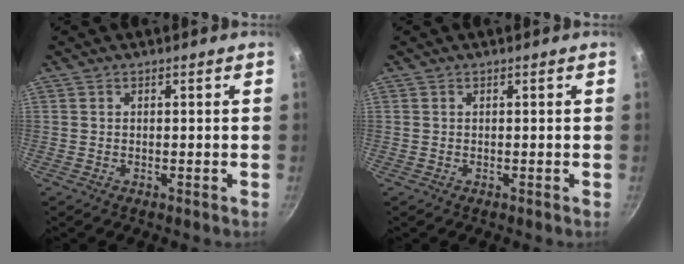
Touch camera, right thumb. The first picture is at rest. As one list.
[{"total": 0.0}]